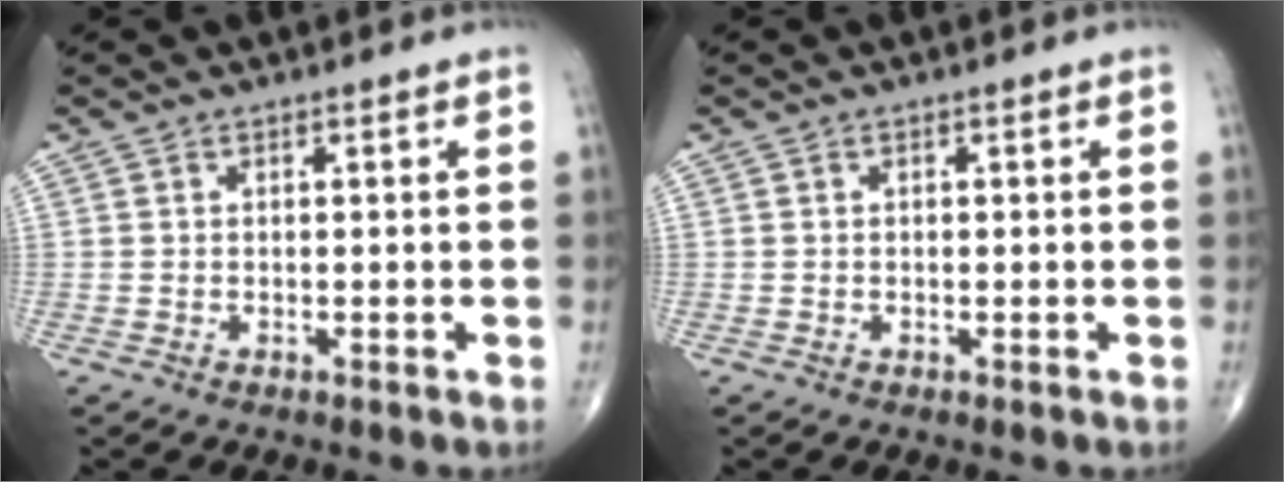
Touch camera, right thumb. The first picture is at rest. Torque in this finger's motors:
{"motor_torque": [-0.16, -0.13, 0.02, 0.08, 0.03]}